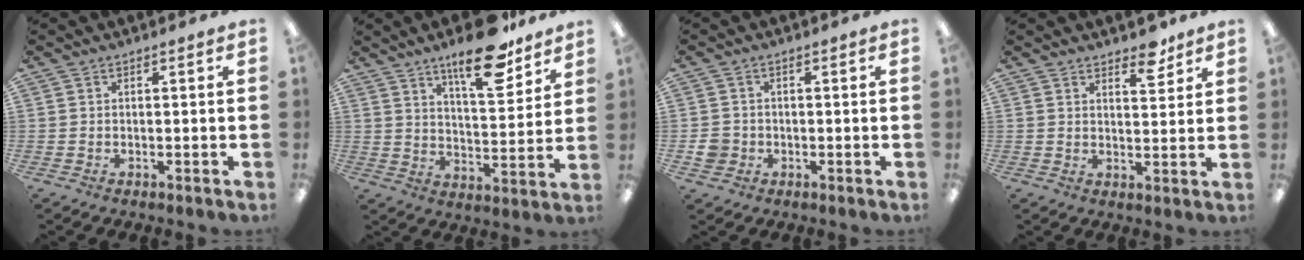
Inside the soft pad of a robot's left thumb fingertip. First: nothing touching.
{"total": 15.9, "force": [11.6, 5.1, 9.7], "torque": [-0.137, -0.065, 0.190]}
{"total": 3.6, "force": [-0.7, 3.4, 1.0], "torque": [-0.008, 0.004, -0.014]}
{"total": 5.6, "force": [4.6, 2.2, 2.3], "torque": [-0.008, -0.034, 0.074]}